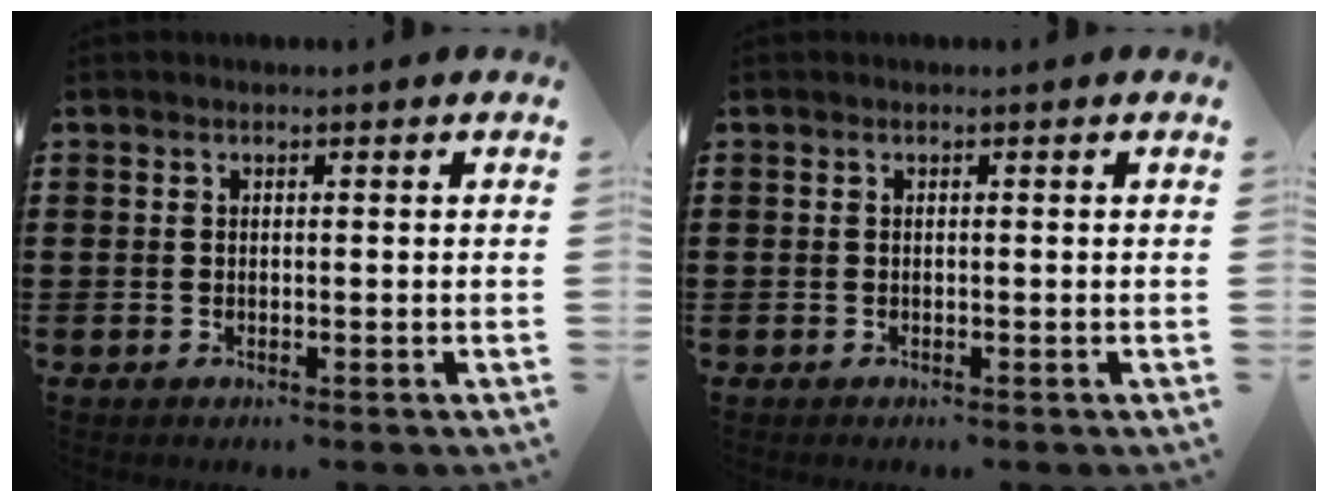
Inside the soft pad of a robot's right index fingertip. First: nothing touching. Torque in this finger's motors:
{"motor_torque": [-0.02, 0.02, 0.00, 0.02]}